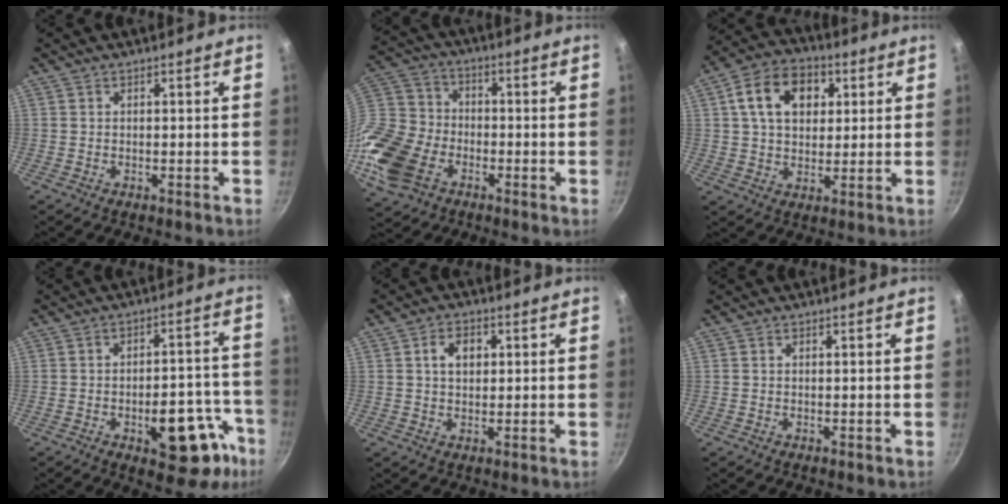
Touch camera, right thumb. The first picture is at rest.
{"total": 17.4, "force": [-6.7, 12.6, 10.0], "torque": [-0.211, 0.039, -0.148]}
{"total": 12.9, "force": [3.9, 9.2, 8.2], "torque": [-0.115, 0.009, 0.053]}
{"total": 16.3, "force": [-7.2, 8.0, 12.2], "torque": [-0.088, 0.048, -0.088]}
{"total": 4.8, "force": [1.1, 3.4, 3.1], "torque": [-0.033, 0.006, 0.017]}
{"total": 0.0}